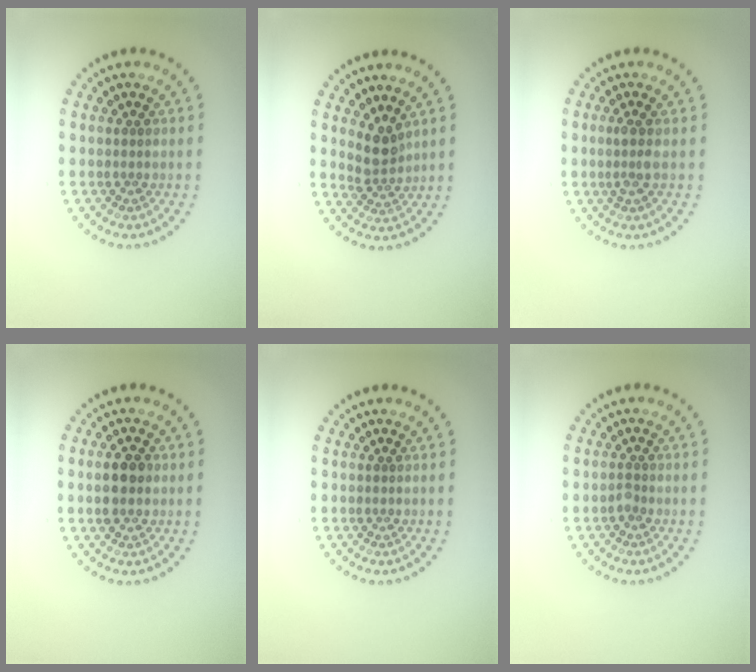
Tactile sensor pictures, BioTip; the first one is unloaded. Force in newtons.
{"total": 2.4, "press": 1.8, "slide": 1.5}
{"total": 1.4, "press": 1.1, "slide": 0.8}
{"total": 2.9, "press": 2.9, "slide": 0.2}
{"total": 0.0}
{"total": 0.7, "press": 0.5, "slide": 0.5}